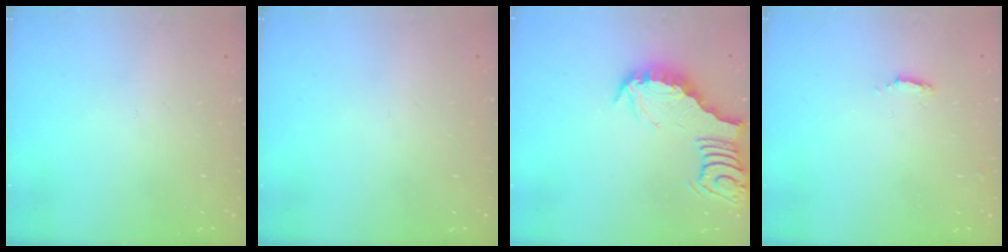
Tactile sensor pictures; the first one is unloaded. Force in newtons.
{"total": 0.0}
{"total": 5.4, "press": 5.4, "slide": 0.5}
{"total": 2.0, "press": 2.0, "slide": 0.4}